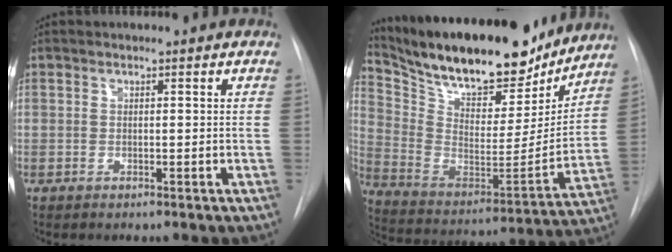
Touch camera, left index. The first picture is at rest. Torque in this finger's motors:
{"motor_torque": [0.20, -0.82, 0.72, 0.12]}